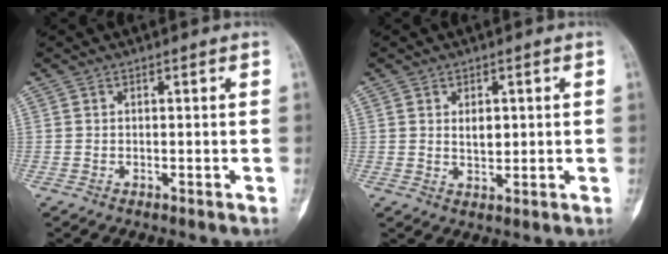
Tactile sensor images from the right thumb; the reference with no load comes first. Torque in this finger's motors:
{"motor_torque": [0.20, 0.04, -0.02, -0.10, 0.02]}